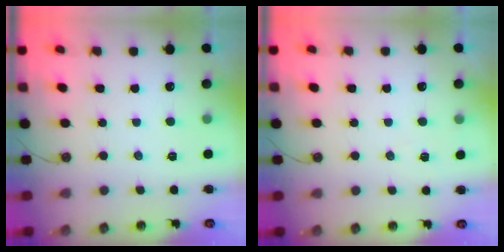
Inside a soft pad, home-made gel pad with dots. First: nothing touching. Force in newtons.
{"total": 5.1, "press": 4.5, "slide": 2.4}